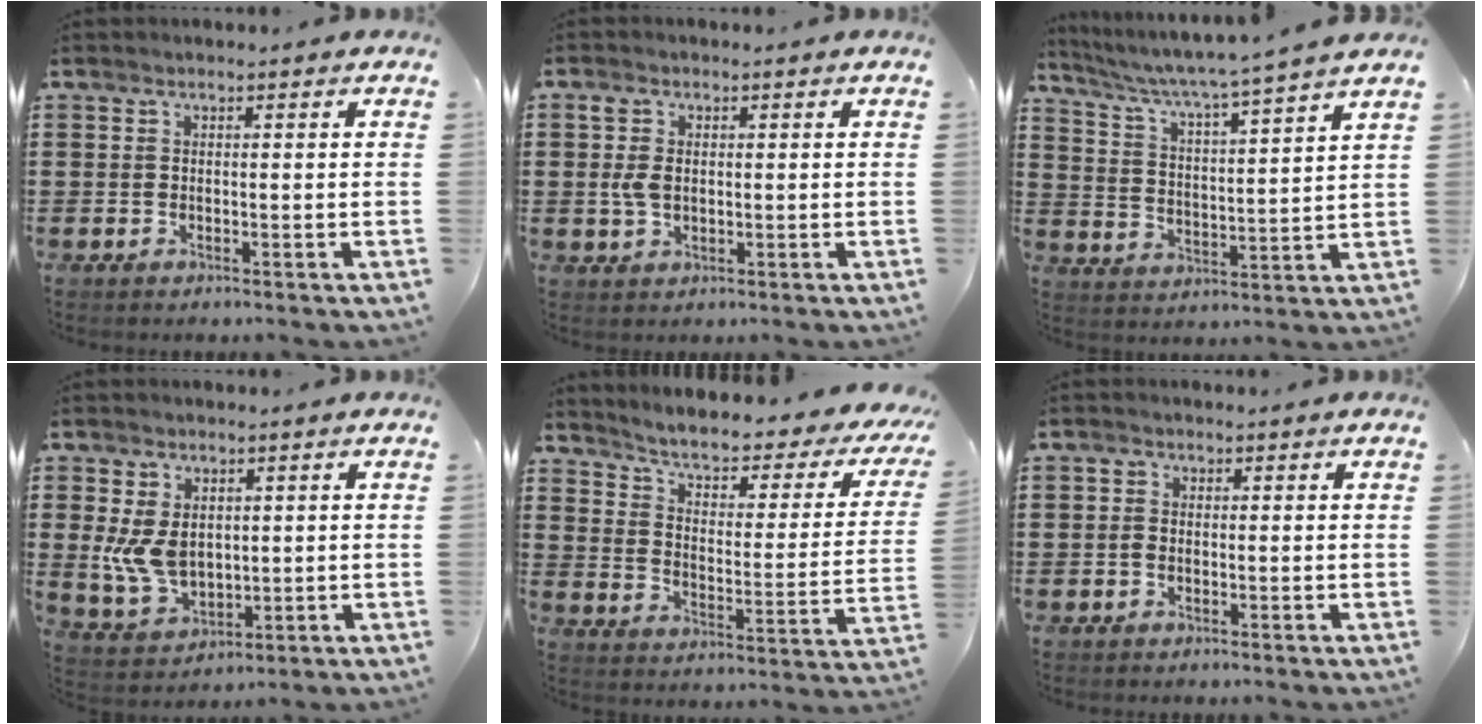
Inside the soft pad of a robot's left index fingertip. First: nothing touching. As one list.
[{"total": 3.5, "force": [0.2, 2.4, 2.5], "torque": [-0.076, 0.000, -0.004]}, {"total": 4.3, "force": [3.6, -1.1, 2.0], "torque": [-0.058, -0.039, 0.050]}, {"total": 7.3, "force": [0.5, 5.4, 4.8], "torque": [-0.125, 0.004, 0.009]}, {"total": 4.2, "force": [3.0, 0.7, 2.9], "torque": [-0.071, -0.029, 0.039]}, {"total": 1.2, "force": [-0.4, 1.0, 0.4], "torque": [-0.010, 0.006, -0.009]}]